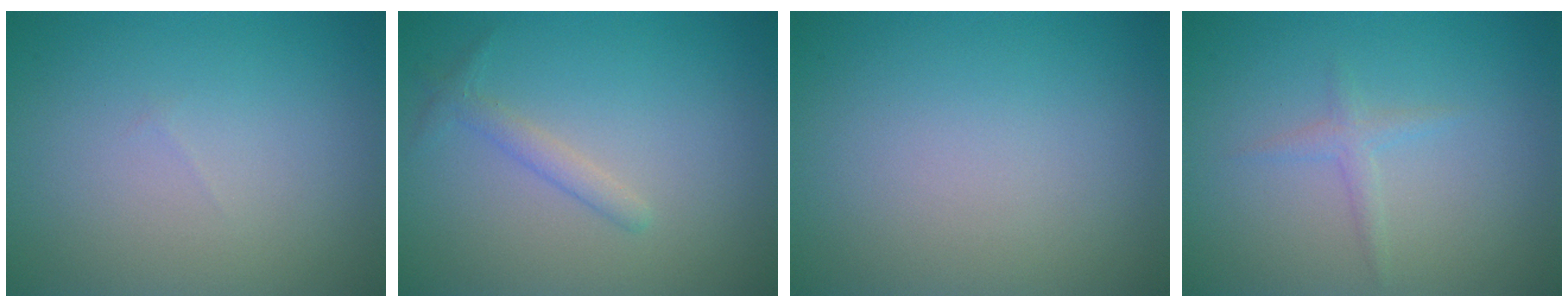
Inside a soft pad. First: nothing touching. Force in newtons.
{"total": 1.4, "press": 1.4, "slide": 0.0}
{"total": 0.0}
{"total": 1.2, "press": 1.2, "slide": 0.0}